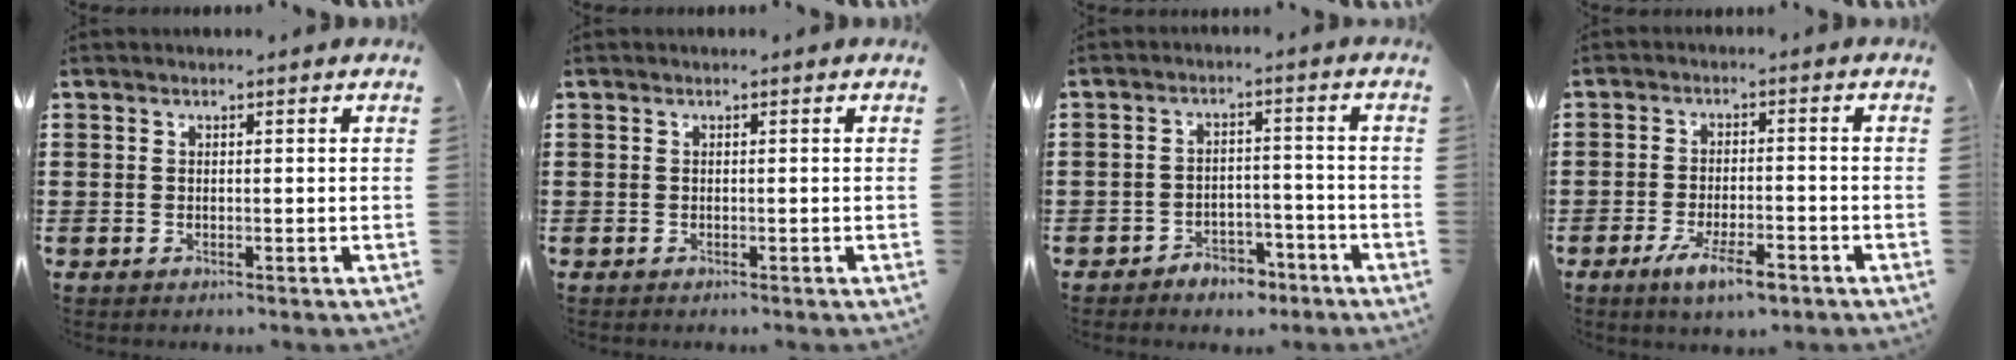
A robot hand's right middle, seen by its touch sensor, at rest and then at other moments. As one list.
[{"total": 0.0}, {"total": 3.7, "force": [-3.3, 1.4, 0.5], "torque": [-0.013, 0.009, -0.068]}, {"total": 5.9, "force": [-3.4, 1.7, 4.5], "torque": [-0.082, 0.002, -0.061]}]